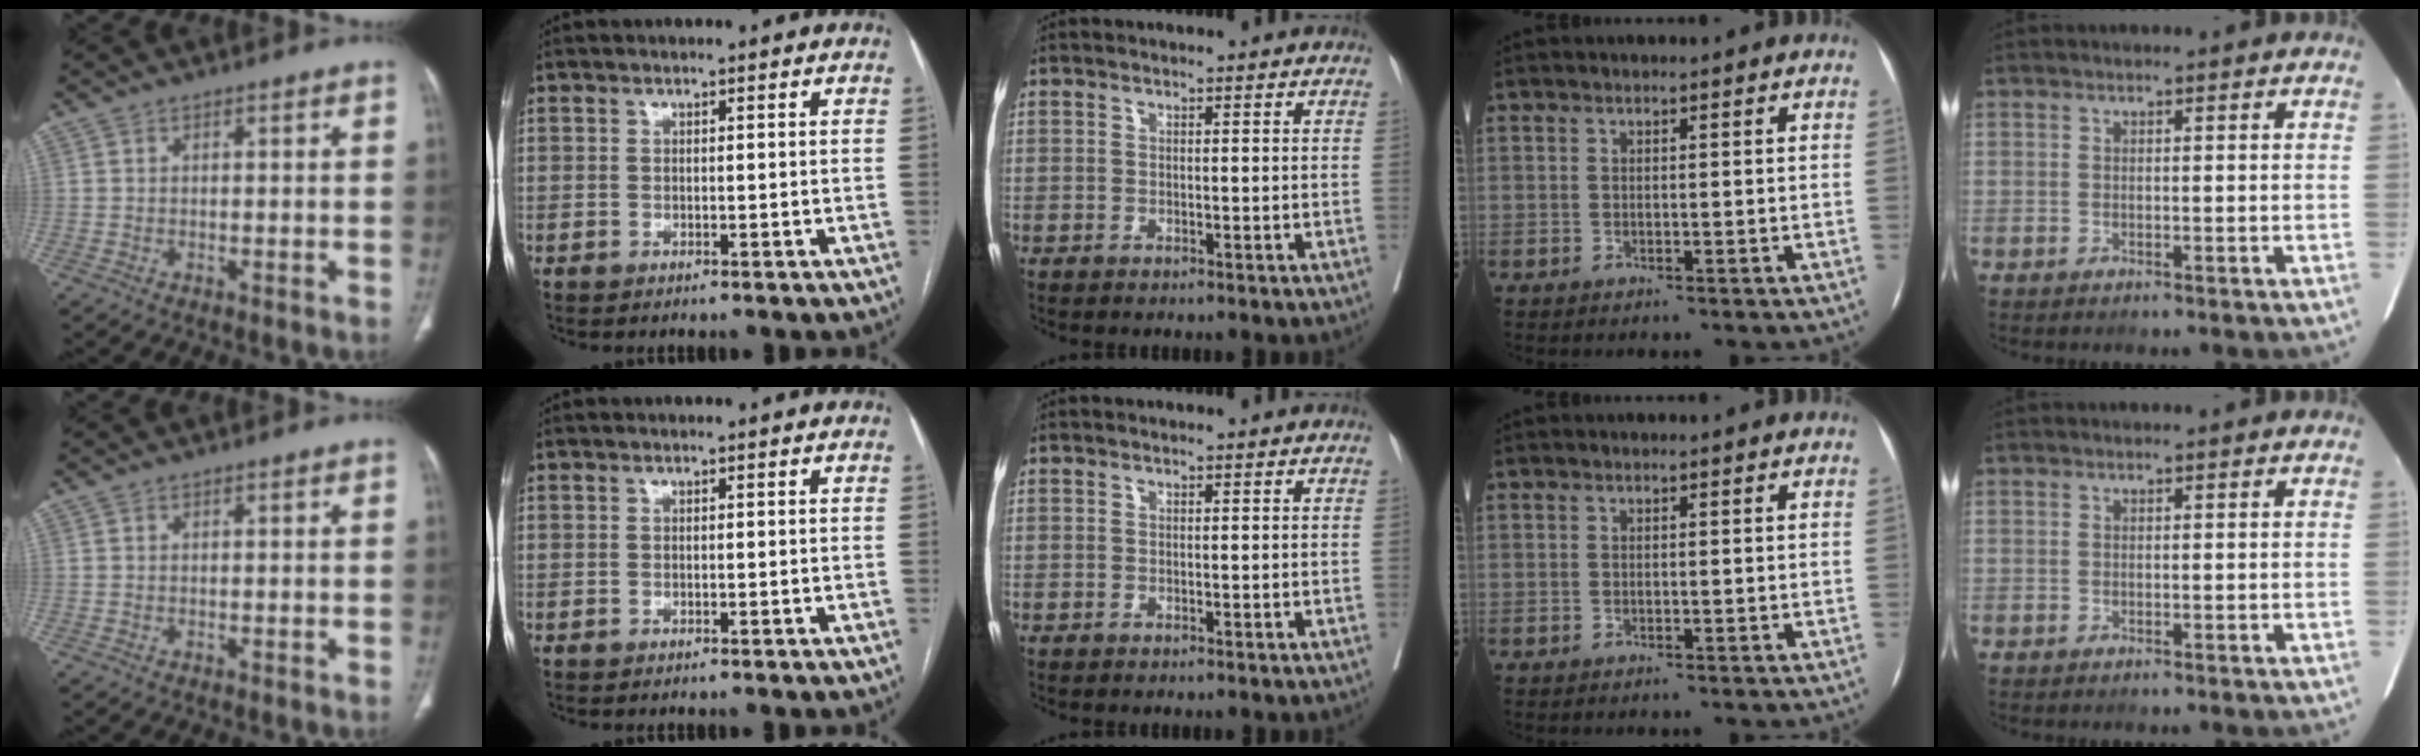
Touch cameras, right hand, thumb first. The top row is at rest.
{}